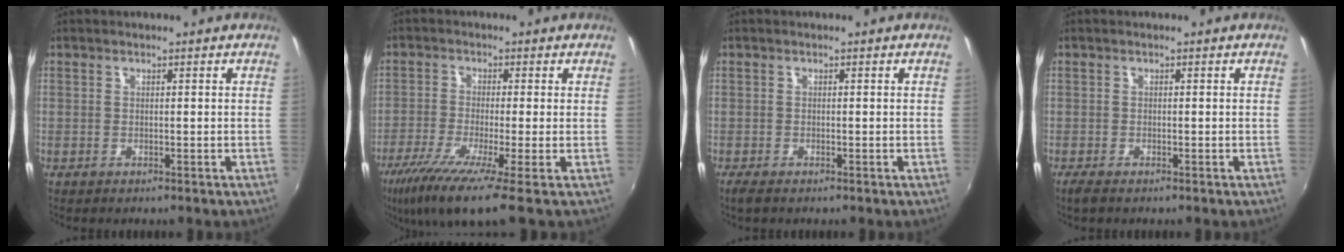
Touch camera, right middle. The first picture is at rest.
{"total": 10.1, "force": [-6.1, -0.3, 8.1], "torque": [-0.179, -0.045, -0.114]}
{"total": 1.6, "force": [-1.0, 0.5, 1.2], "torque": [-0.025, -0.008, -0.018]}
{"total": 1.6, "force": [-1.1, 0.4, 1.1], "torque": [-0.024, -0.008, -0.020]}